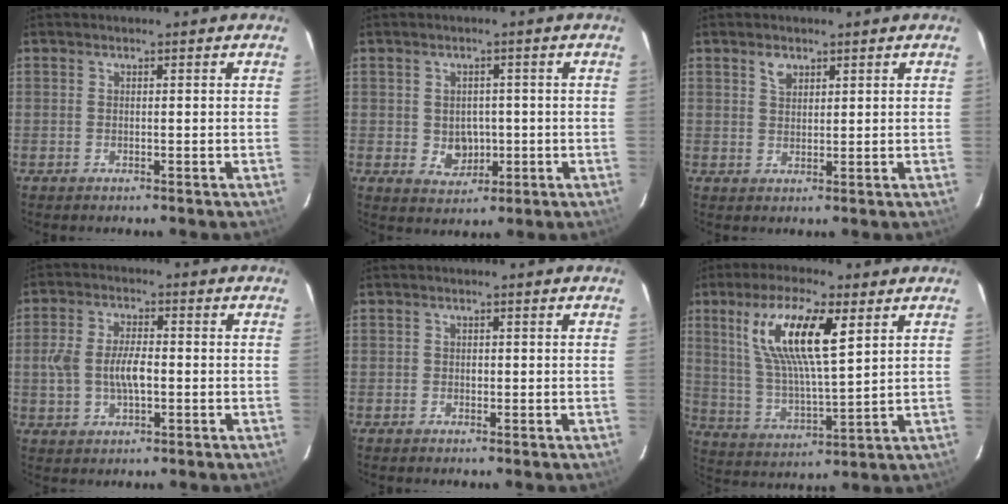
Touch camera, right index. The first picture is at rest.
{"total": 4.9, "force": [-0.5, 4.2, 2.4], "torque": [-0.045, 0.004, 0.005]}
{"total": 2.5, "force": [1.6, 1.5, 1.1], "torque": [-0.017, 0.007, 0.030]}
{"total": 7.7, "force": [-0.8, 4.1, 6.5], "torque": [-0.136, 0.008, -0.012]}
{"total": 0.8, "force": [-0.2, 0.7, 0.3], "torque": [-0.004, 0.001, -0.003]}
{"total": 15.3, "force": [6.7, 4.0, 13.2], "torque": [-0.249, 0.007, 0.132]}